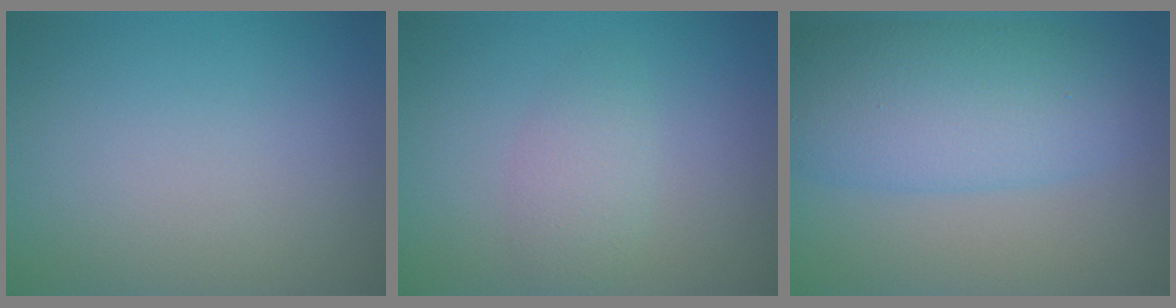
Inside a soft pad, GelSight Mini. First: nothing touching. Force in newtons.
{"total": 2.1, "press": 2.1, "slide": 0.1}
{"total": 8.4, "press": 8.4, "slide": 0.2}